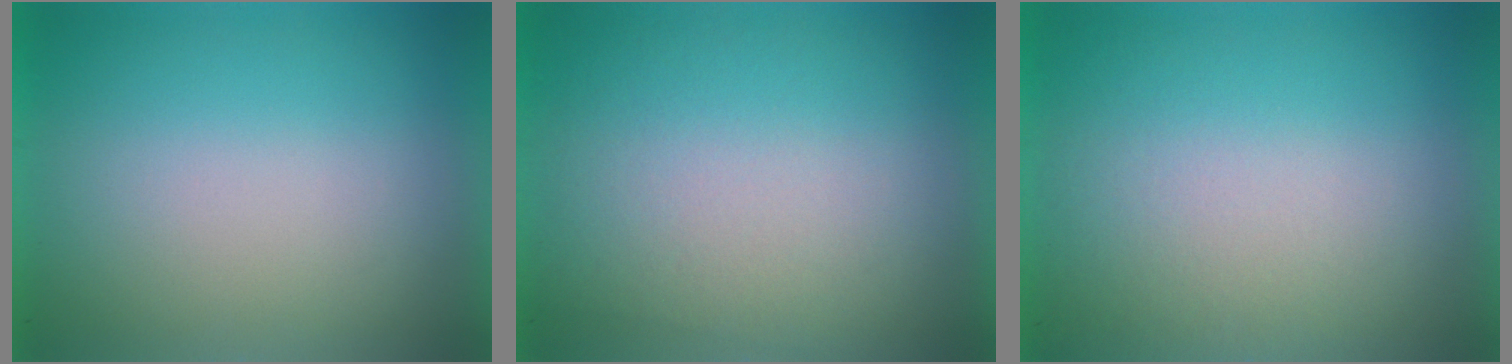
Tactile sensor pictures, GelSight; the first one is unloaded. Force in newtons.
{"total": 2.6}
{"total": 2.3}